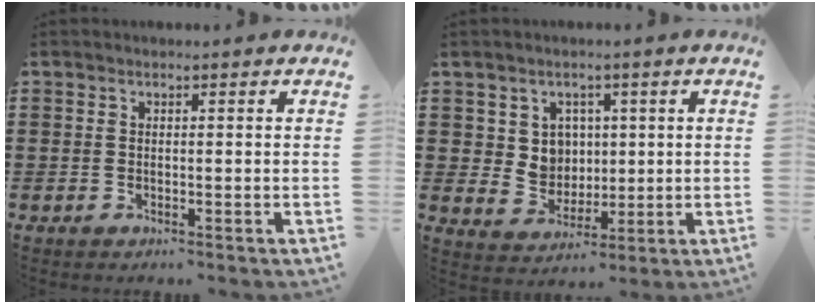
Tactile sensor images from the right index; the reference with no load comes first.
{"total": 5.1, "force": [1.6, 4.6, 1.6], "torque": [-0.046, 0.005, 0.029]}